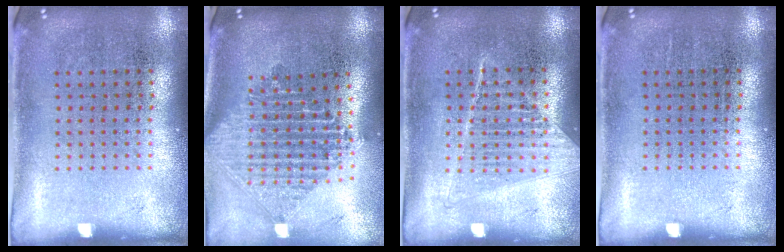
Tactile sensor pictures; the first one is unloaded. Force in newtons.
{"total": 2.4, "press": 1.9, "slide": 1.5}
{"total": 1.1, "press": 1.0, "slide": 0.3}
{"total": 0.0}